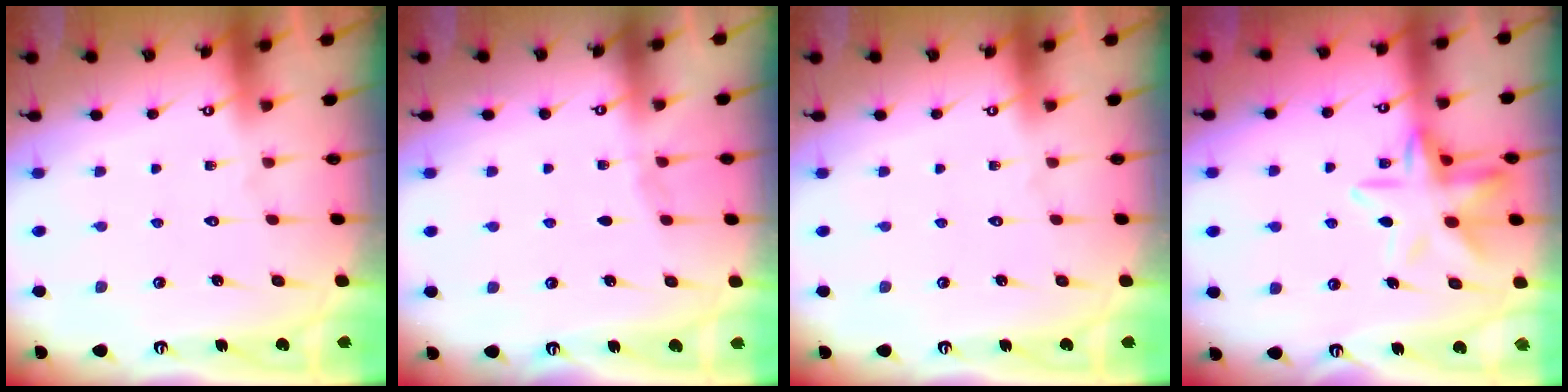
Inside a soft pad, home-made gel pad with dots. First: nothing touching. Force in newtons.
{"total": 1.5, "press": 1.4, "slide": 0.3}
{"total": 0.0}
{"total": 12.0, "press": 12.0, "slide": 1.2}